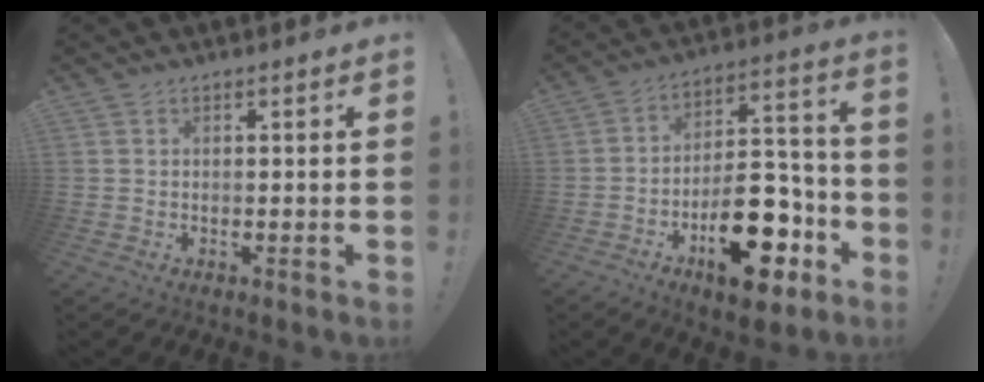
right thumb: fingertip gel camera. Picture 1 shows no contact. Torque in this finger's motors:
{"motor_torque": [2.64, 2.36, 1.39, -1.38, 0.55]}